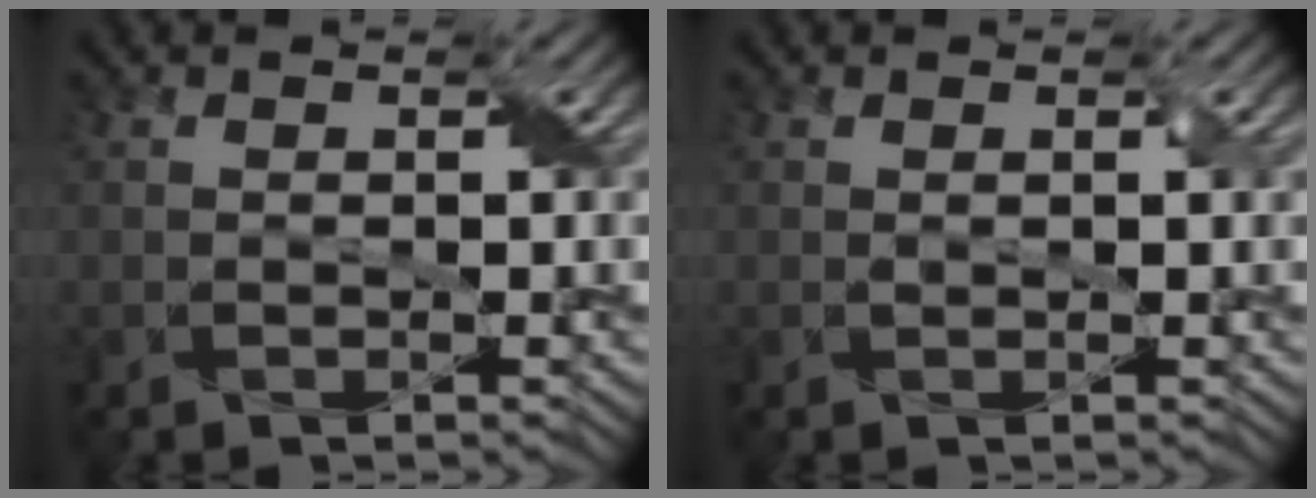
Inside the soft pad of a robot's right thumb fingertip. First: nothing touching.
{"total": 0.6, "force": [0.2, 0.1, 0.5], "torque": [-0.011, 0.002, 0.004]}